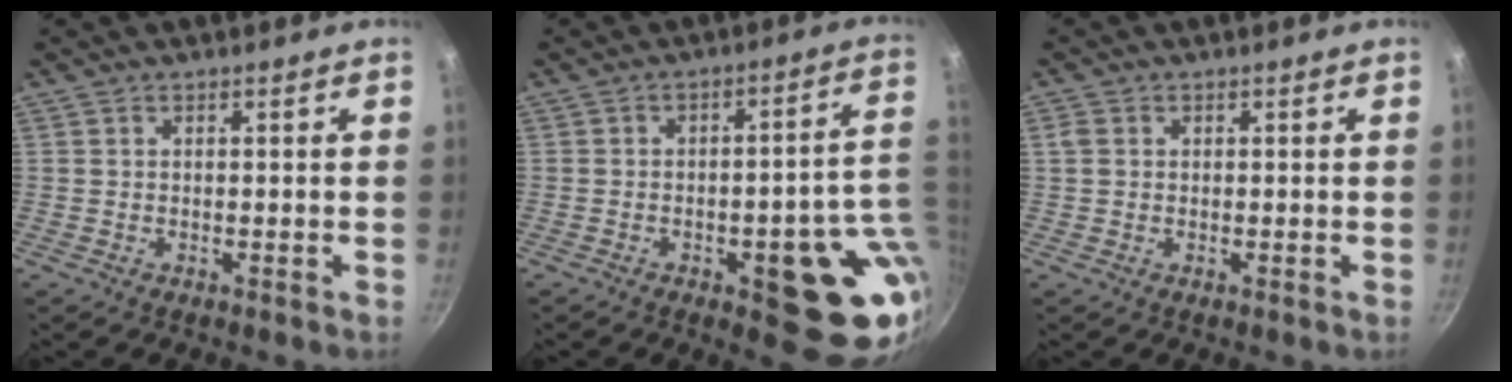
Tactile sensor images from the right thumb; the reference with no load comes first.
{"total": 16.2, "force": [-3.0, 6.3, 14.6], "torque": [-0.126, 0.012, -0.035]}
{"total": 2.2, "force": [0.6, 1.7, 1.2], "torque": [-0.023, 0.003, 0.011]}